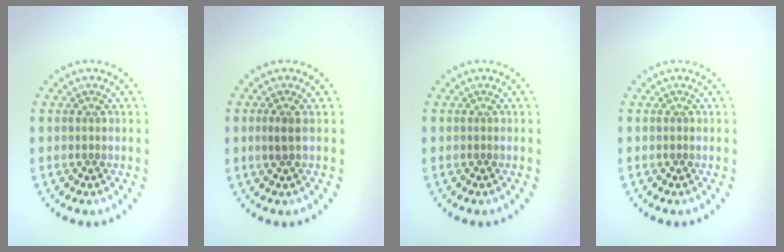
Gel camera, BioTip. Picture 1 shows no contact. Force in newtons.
{"total": 1.2, "press": 0.9, "slide": 0.8}
{"total": 0.0}
{"total": 0.0}